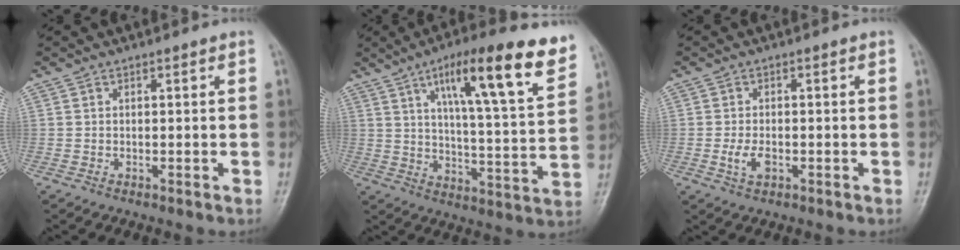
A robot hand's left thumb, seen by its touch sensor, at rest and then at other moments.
{"total": 19.4, "force": [10.8, 3.8, 15.7], "torque": [-0.210, -0.041, 0.165]}
{"total": 3.2, "force": [-0.9, 1.8, 2.5], "torque": [-0.052, 0.000, -0.017]}